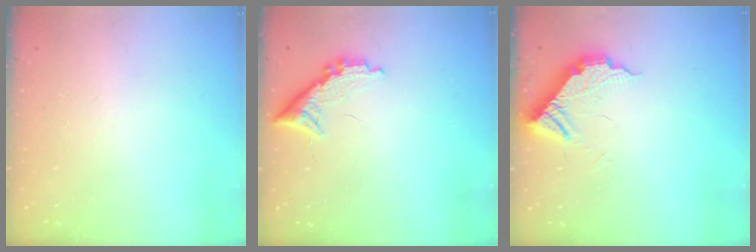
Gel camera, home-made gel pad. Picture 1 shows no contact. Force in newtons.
{"total": 11.1, "press": 11.1, "slide": 0.3}
{"total": 9.5, "press": 9.5, "slide": 0.5}